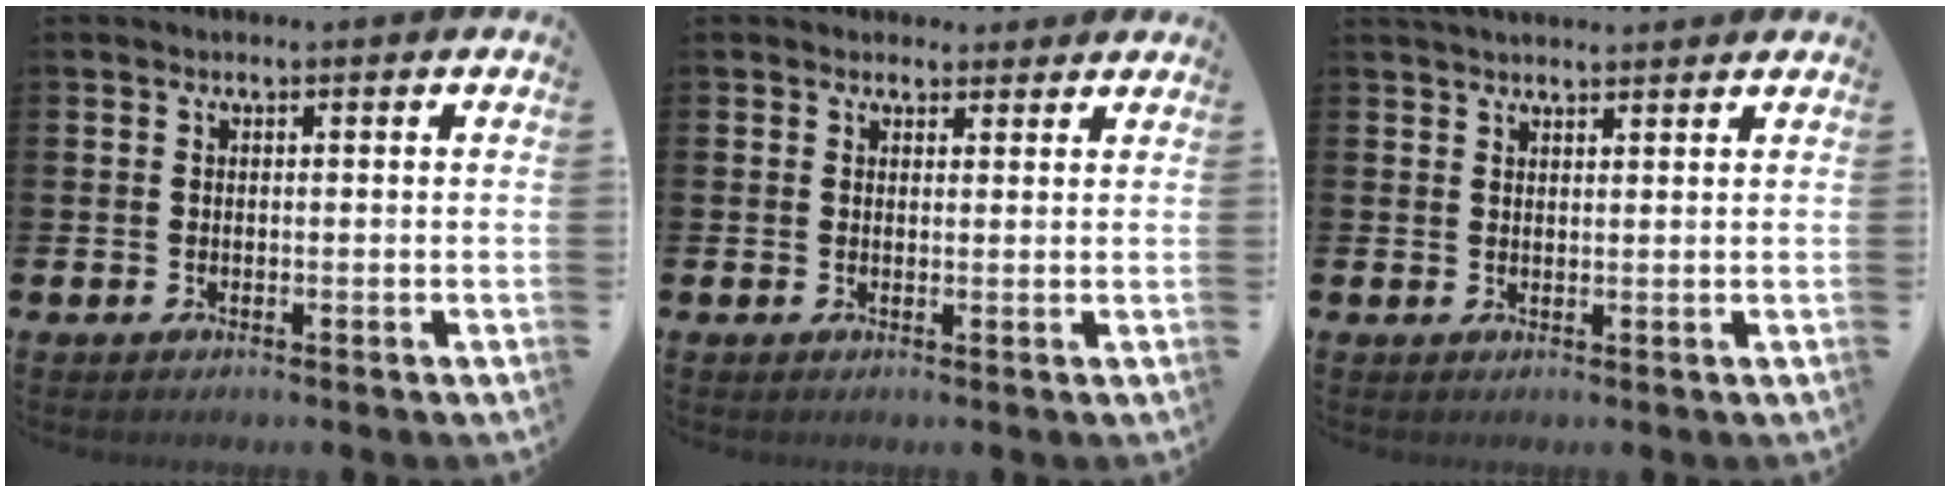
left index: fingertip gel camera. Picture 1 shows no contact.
{"total": 2.3, "force": [2.1, 1.0, -0.1], "torque": [0.011, -0.006, 0.037]}
{"total": 2.5, "force": [2.5, 0.3, 0.5], "torque": [-0.008, -0.007, 0.045]}